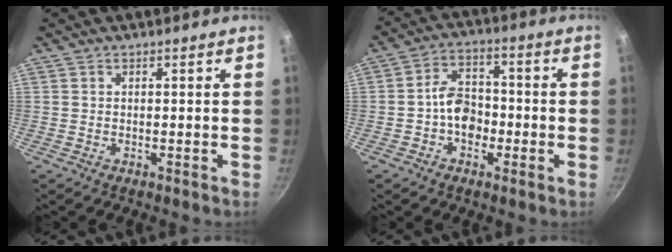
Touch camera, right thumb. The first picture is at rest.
{"total": 7.5, "force": [-1.7, 5.5, 4.8], "torque": [-0.048, 0.028, -0.036]}